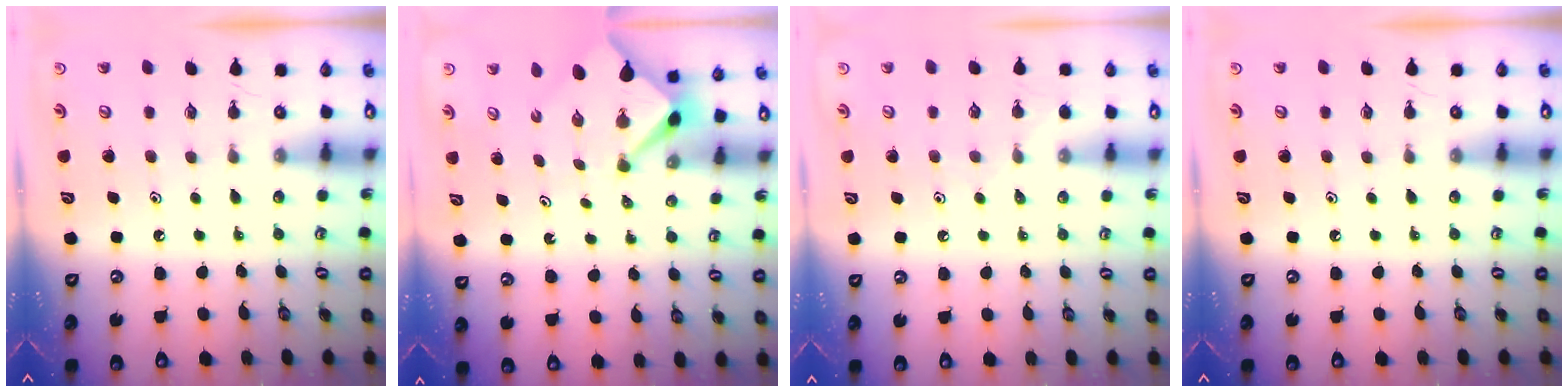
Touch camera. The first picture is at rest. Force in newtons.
{"total": 2.3, "press": 2.3, "slide": 0.3}
{"total": 5.7, "press": 5.6, "slide": 0.8}
{"total": 0.0}